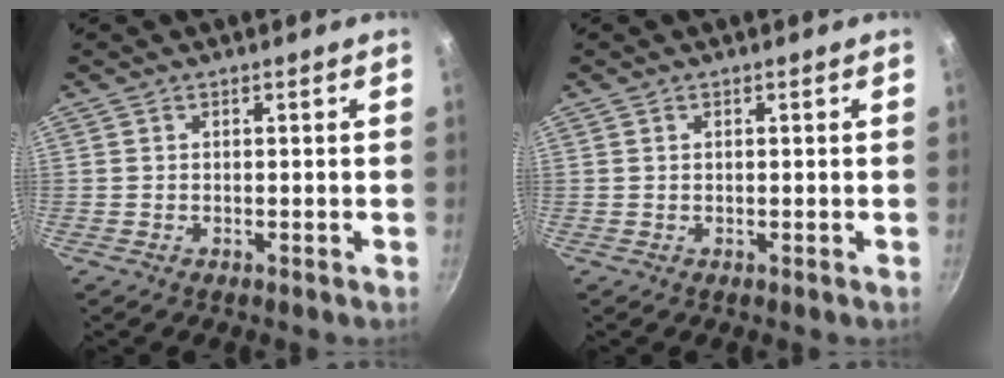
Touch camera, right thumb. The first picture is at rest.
{"total": 0.0}